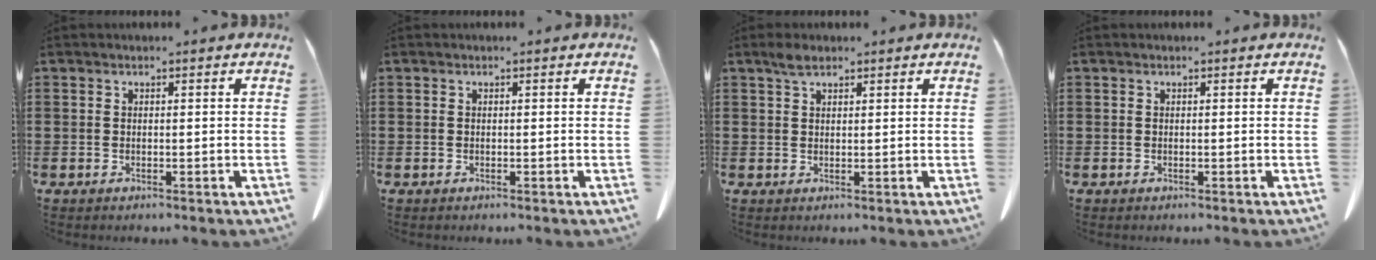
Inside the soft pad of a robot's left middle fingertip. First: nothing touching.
{"total": 0.0}
{"total": 2.1, "force": [1.5, 0.8, 1.3], "torque": [-0.030, 0.001, 0.028]}
{"total": 0.0}